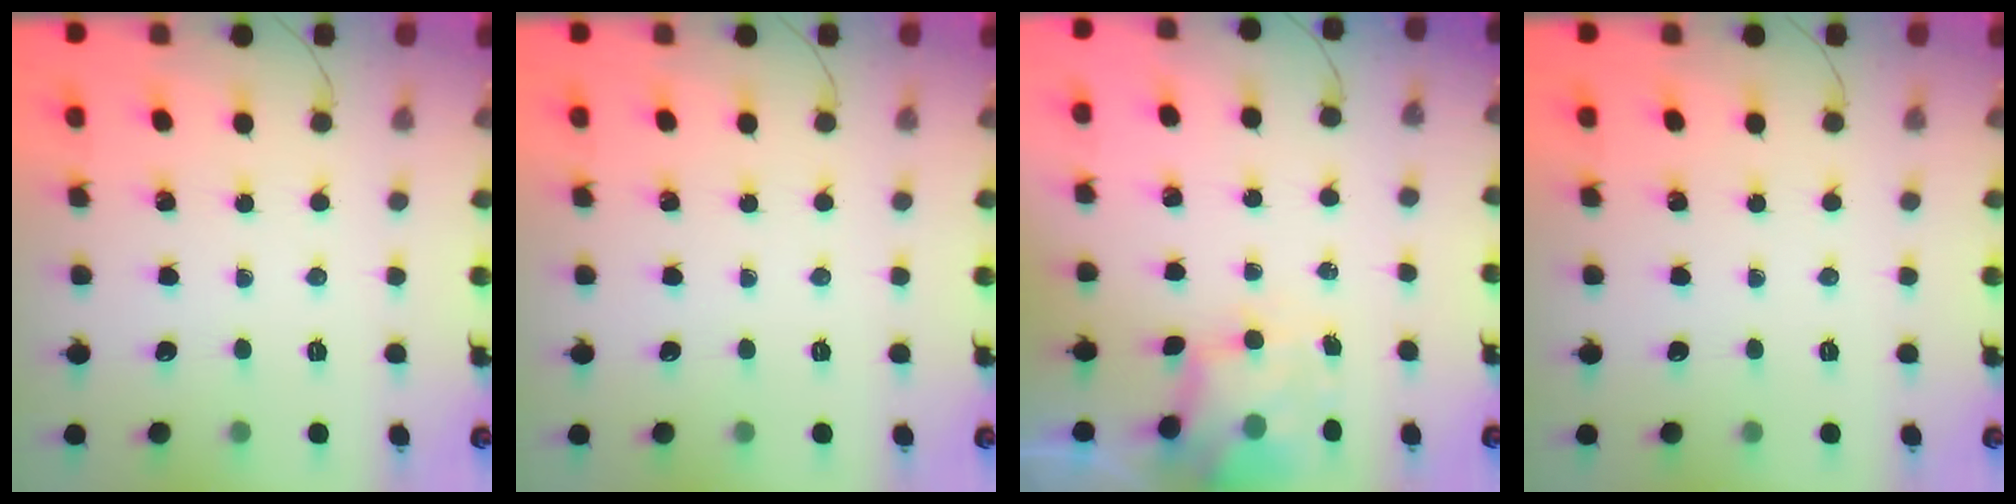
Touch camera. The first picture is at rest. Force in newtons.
{"total": 0.0}
{"total": 5.1, "press": 5.0, "slide": 0.7}
{"total": 0.0}